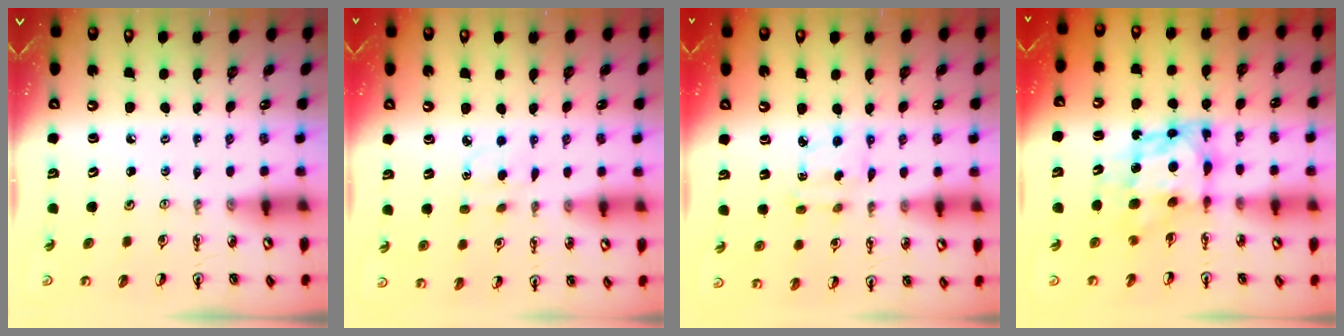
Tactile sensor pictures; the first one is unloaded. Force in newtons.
{"total": 3.9, "press": 3.8, "slide": 0.4}
{"total": 2.5, "press": 2.5, "slide": 0.1}
{"total": 8.2, "press": 8.1, "slide": 0.7}